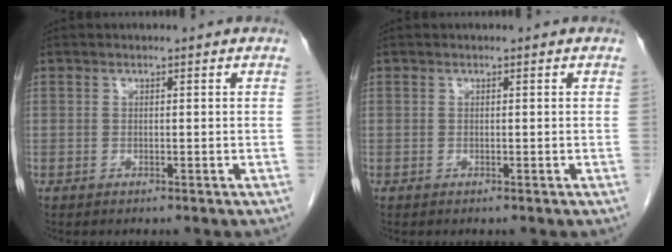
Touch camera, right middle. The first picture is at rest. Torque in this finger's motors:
{"motor_torque": [0.00, 0.00, 0.00, 0.00]}